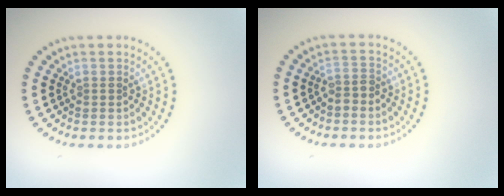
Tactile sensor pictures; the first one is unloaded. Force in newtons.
{"total": 1.4, "press": 1.1, "slide": 0.8}